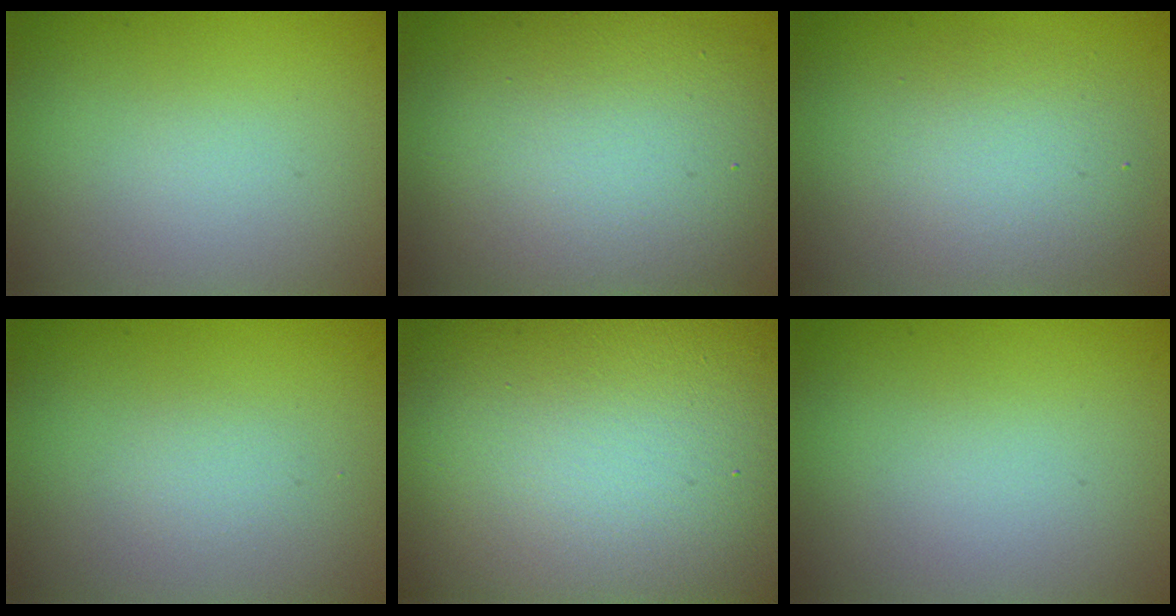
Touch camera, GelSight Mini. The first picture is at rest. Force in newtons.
{"total": 9.5, "press": 9.5, "slide": 0.1}
{"total": 4.1, "press": 4.1, "slide": 0.2}
{"total": 0.8, "press": 0.8, "slide": 0.0}
{"total": 24.8, "press": 24.8, "slide": 1.0}
{"total": 0.0}